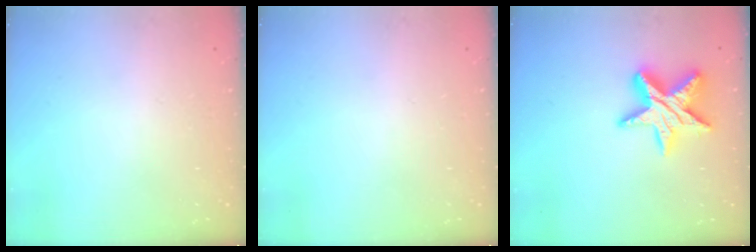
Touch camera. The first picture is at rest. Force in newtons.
{"total": 0.0}
{"total": 15.0, "press": 14.9, "slide": 1.3}